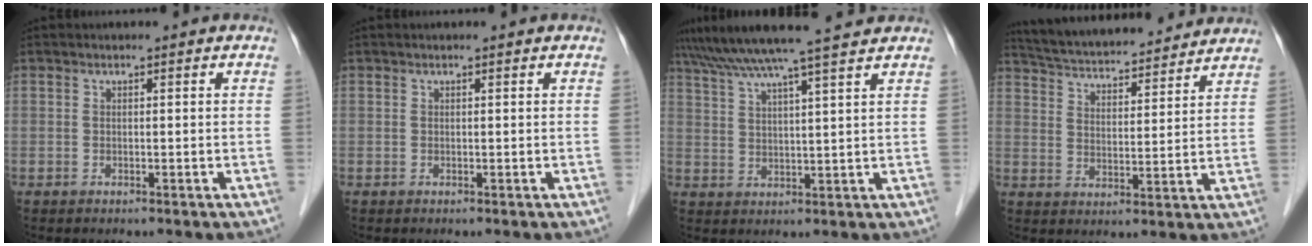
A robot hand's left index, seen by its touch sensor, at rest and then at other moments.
{"total": 1.0, "force": [0.9, 0.0, 0.5], "torque": [-0.008, 0.013, 0.015]}
{"total": 13.6, "force": [11.9, -1.2, 6.5], "torque": [-0.115, 0.015, 0.173]}
{"total": 19.0, "force": [17.6, 3.0, 6.6], "torque": [-0.113, 0.030, 0.261]}